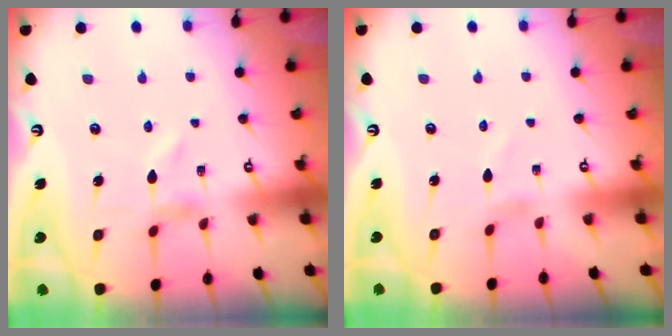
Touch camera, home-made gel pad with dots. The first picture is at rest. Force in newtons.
{"total": 0.0}